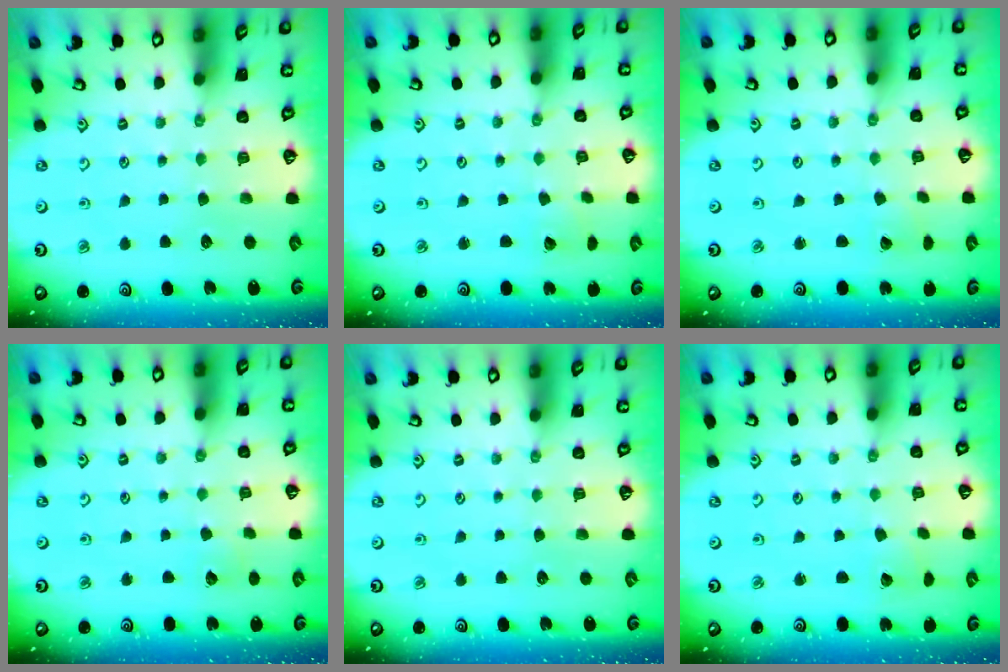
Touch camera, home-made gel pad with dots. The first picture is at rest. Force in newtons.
{"total": 2.4, "press": 2.4, "slide": 0.2}
{"total": 1.5, "press": 1.5, "slide": 0.2}
{"total": 2.8, "press": 2.7, "slide": 0.3}
{"total": 0.0}
{"total": 1.9, "press": 1.9, "slide": 0.1}